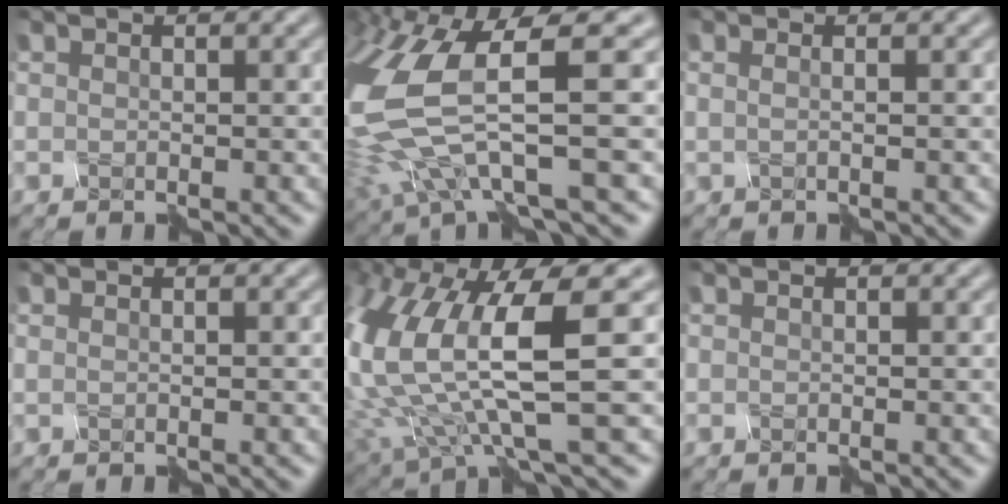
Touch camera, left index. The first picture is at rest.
{"total": 11.6, "force": [-1.3, 4.2, 10.7], "torque": [-0.262, -0.031, -0.013]}
{"total": 2.0, "force": [0.4, 1.1, 1.6], "torque": [-0.008, 0.015, -0.022]}
{"total": 0.0}
{"total": 11.1, "force": [1.8, 3.5, 10.4], "torque": [-0.225, -0.006, 0.042]}
{"total": 0.0}